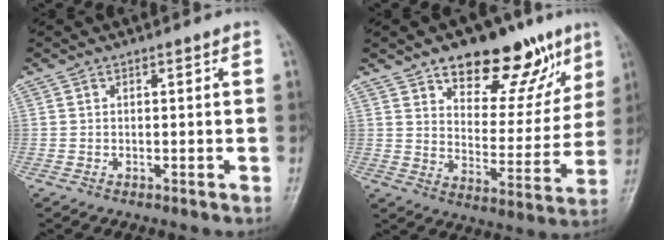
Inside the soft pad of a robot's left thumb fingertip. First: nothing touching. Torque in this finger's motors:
{"motor_torque": [1.01, 1.10, 1.17, -1.05, 0.23]}